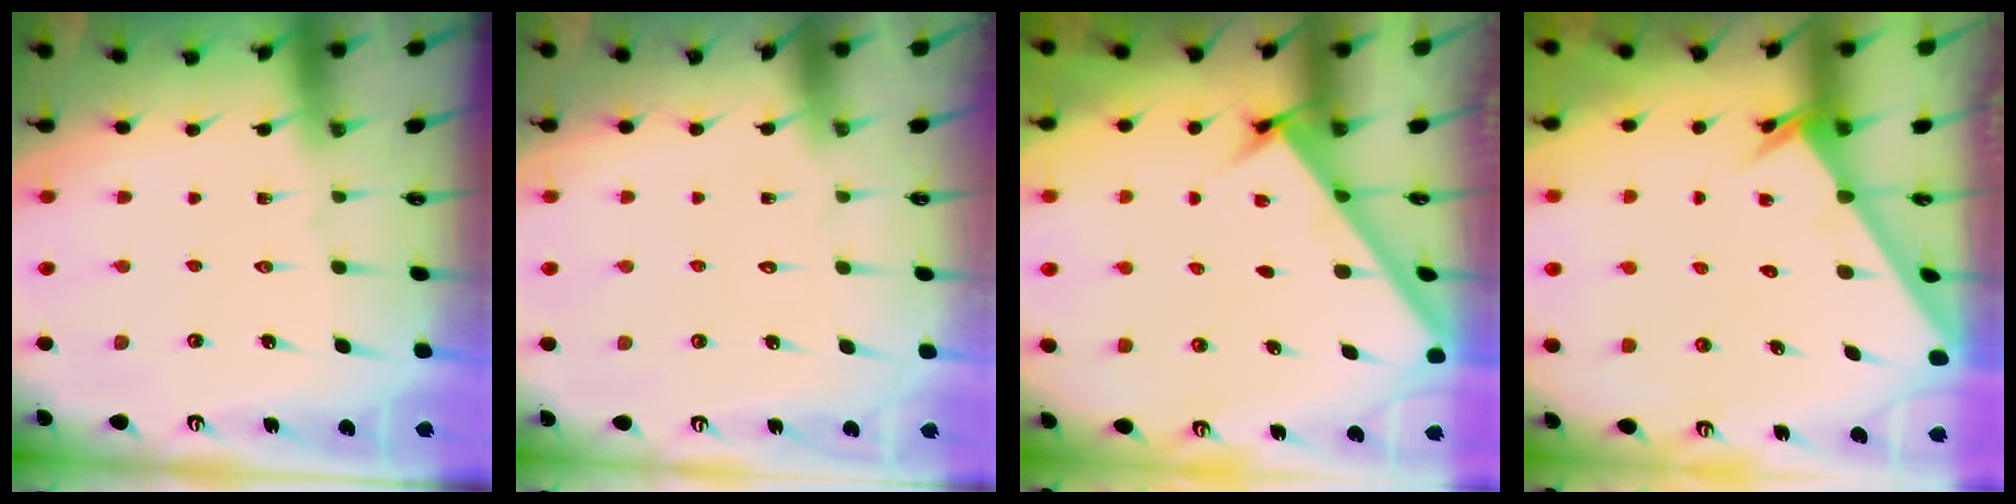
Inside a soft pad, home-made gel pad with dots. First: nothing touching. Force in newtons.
{"total": 1.5, "press": 1.5, "slide": 0.1}
{"total": 2.8, "press": 2.8, "slide": 0.4}
{"total": 2.6, "press": 2.6, "slide": 0.1}